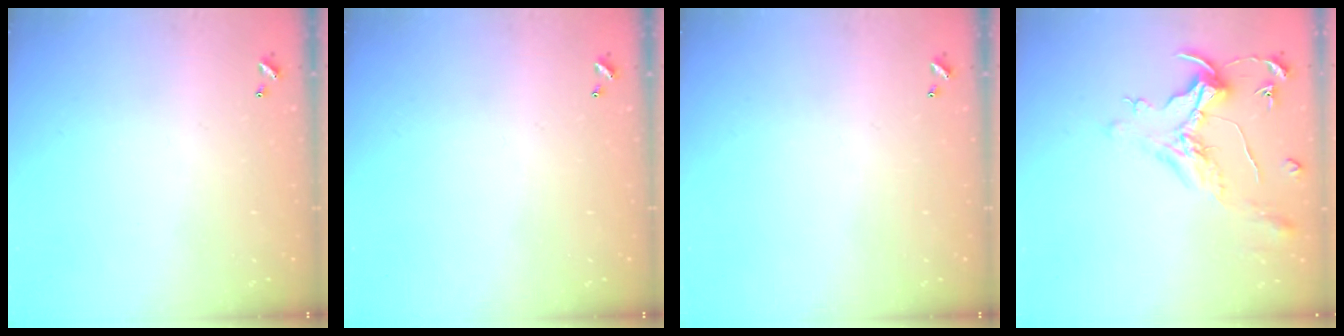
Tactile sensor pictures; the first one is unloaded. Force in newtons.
{"total": 0.0}
{"total": 0.0}
{"total": 1.6, "press": 1.4, "slide": 0.7}